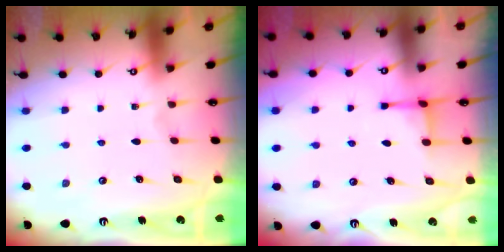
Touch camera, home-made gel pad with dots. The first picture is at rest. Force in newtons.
{"total": 2.6, "press": 2.6, "slide": 0.7}